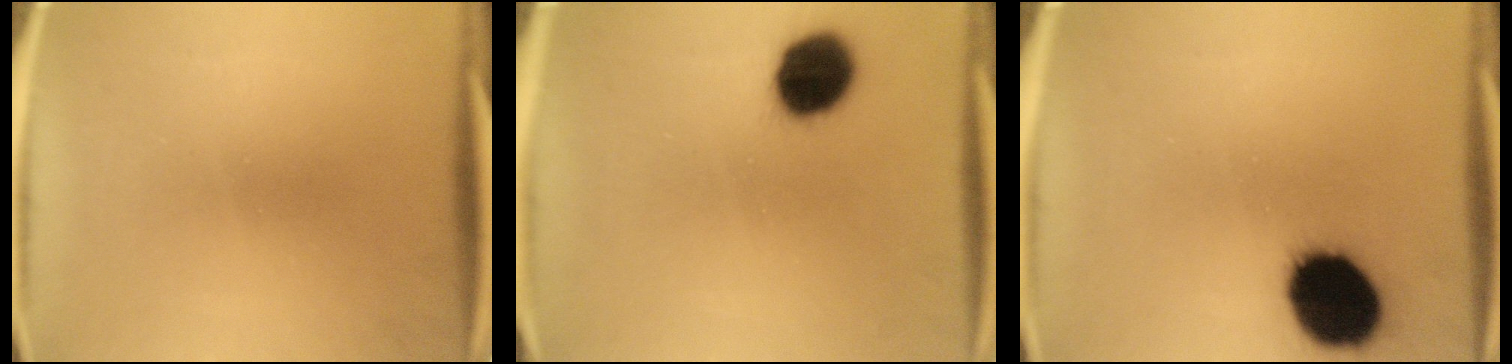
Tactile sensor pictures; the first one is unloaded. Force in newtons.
{"total": 12.2}
{"total": 19.0}